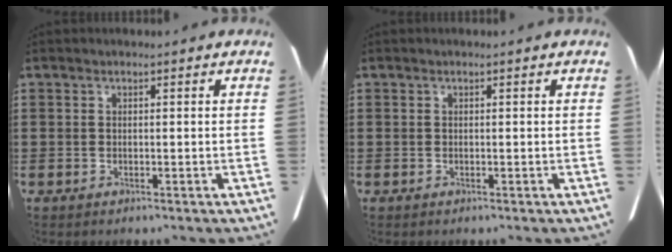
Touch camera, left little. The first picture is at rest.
{"total": 0.0}